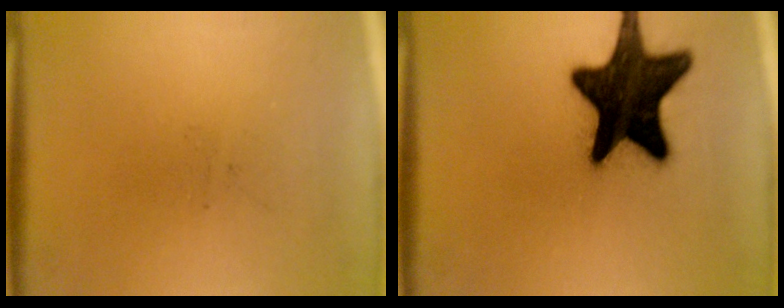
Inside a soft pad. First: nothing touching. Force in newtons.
{"total": 18.9}